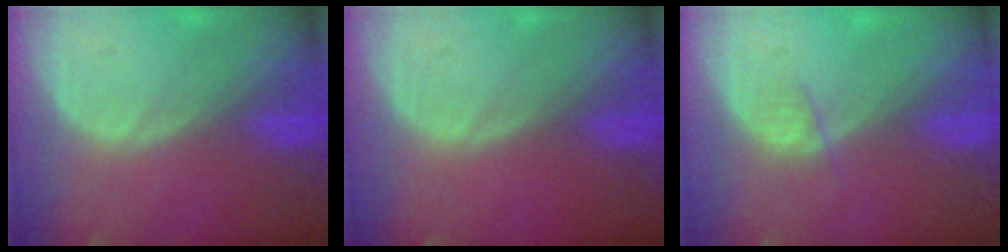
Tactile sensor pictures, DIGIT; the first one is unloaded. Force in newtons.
{"total": 0.0}
{"total": 1.4, "press": 1.3, "slide": 0.6}